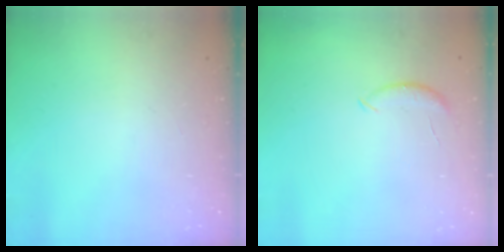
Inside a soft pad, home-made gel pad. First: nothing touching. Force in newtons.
{"total": 6.1, "press": 6.1, "slide": 0.6}